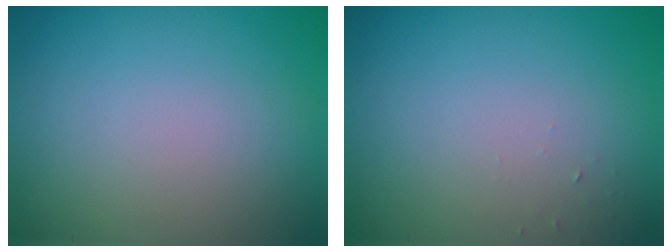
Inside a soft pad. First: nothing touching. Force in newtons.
{"total": 0.6, "press": 0.6, "slide": 0.1}